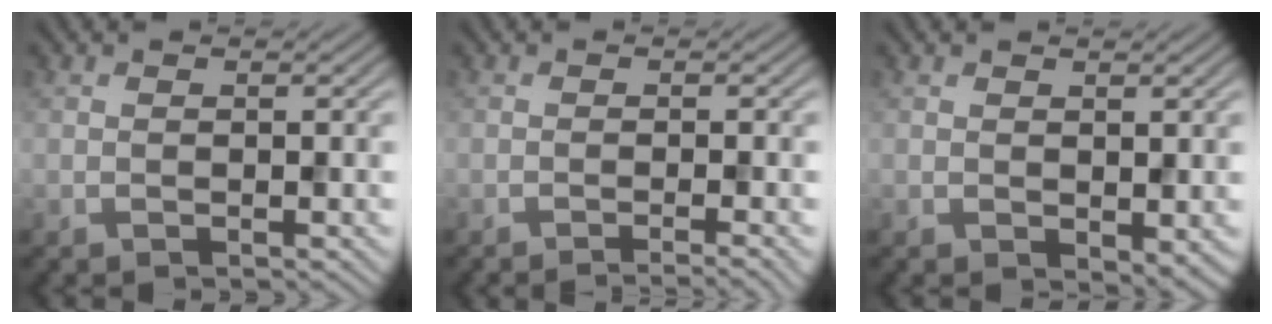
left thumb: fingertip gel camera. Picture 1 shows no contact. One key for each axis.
{"total": 2.4, "fx": -1.3, "fy": 0.4, "fz": 2.0, "tx": -0.020, "ty": 0.001, "tz": -0.029}
{"total": 1.8, "fx": 0.0, "fy": 1.1, "fz": 1.5, "tx": -0.023, "ty": -0.007, "tz": 0.005}